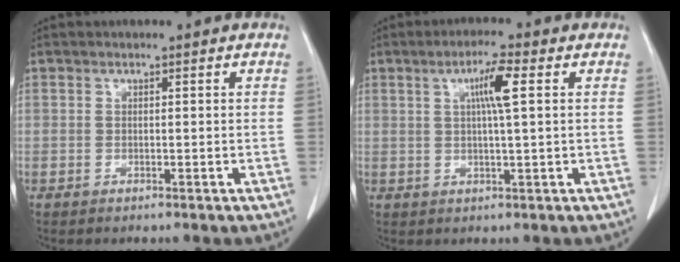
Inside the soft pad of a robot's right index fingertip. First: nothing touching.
{"total": 5.3, "force": [1.5, 0.0, 5.0], "torque": [-0.085, 0.003, 0.025]}